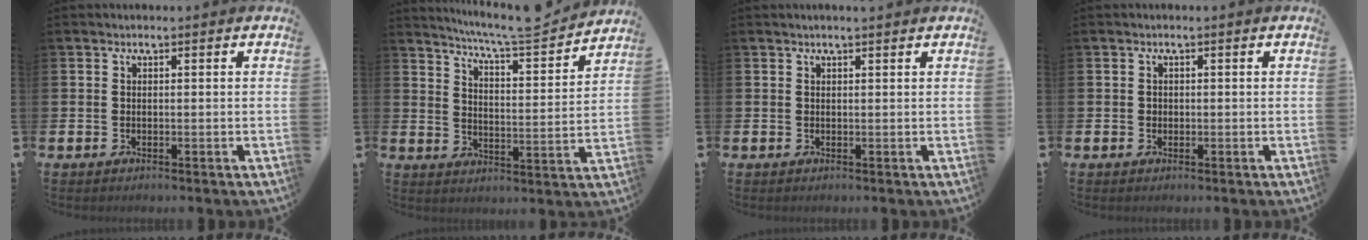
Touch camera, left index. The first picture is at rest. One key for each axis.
{"total": 6.9, "fx": 6.5, "fy": 0.1, "fz": 2.4, "tx": -0.065, "ty": -0.045, "tz": 0.109}
{"total": 0.8, "fx": 0.7, "fy": 0.0, "fz": 0.4, "tx": -0.005, "ty": 0.000, "tz": 0.013}
{"total": 0.7, "fx": 0.1, "fy": 0.7, "fz": 0.2, "tx": 0.000, "ty": 0.005, "tz": -0.002}